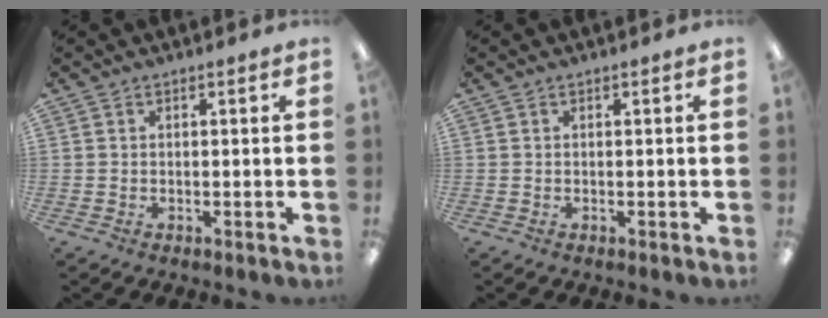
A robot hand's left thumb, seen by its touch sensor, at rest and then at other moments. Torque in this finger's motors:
{"motor_torque": [-0.01, -0.01, 0.04, 0.04, 0.00]}